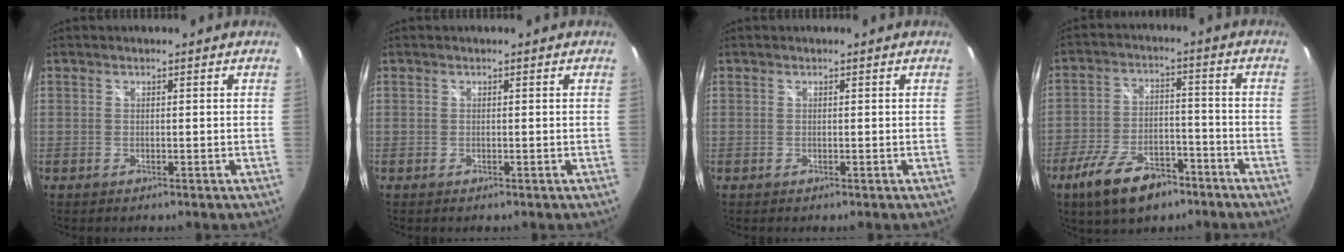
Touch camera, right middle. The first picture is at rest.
{"total": 0.0}
{"total": 0.0}
{"total": 13.0, "force": [-8.6, 5.9, 7.8], "torque": [-0.168, -0.005, -0.141]}